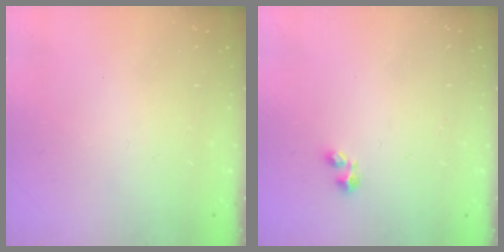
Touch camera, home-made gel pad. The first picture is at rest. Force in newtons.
{"total": 1.8, "press": 1.7, "slide": 0.5}